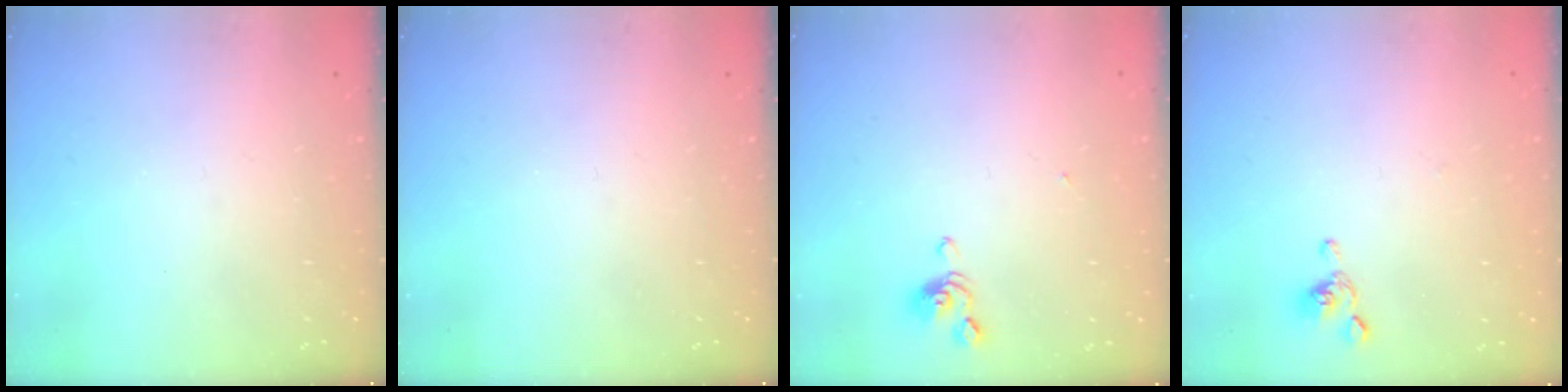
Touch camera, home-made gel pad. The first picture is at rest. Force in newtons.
{"total": 0.0}
{"total": 1.2, "press": 1.1, "slide": 0.4}
{"total": 2.5, "press": 2.5, "slide": 0.6}